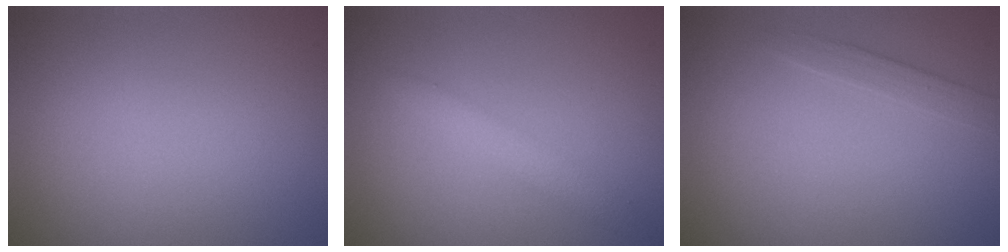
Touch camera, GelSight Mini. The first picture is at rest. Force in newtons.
{"total": 2.0, "press": 2.0, "slide": 0.2}
{"total": 1.3, "press": 1.3, "slide": 0.1}